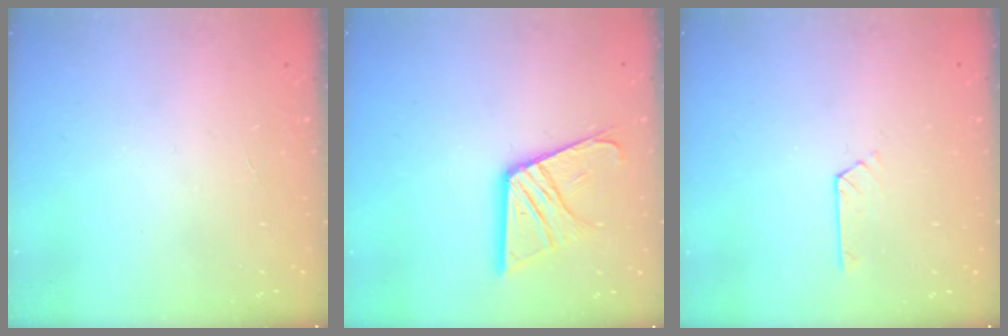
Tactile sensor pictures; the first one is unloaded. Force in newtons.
{"total": 15.3, "press": 15.2, "slide": 1.5}
{"total": 3.0, "press": 3.0, "slide": 0.4}